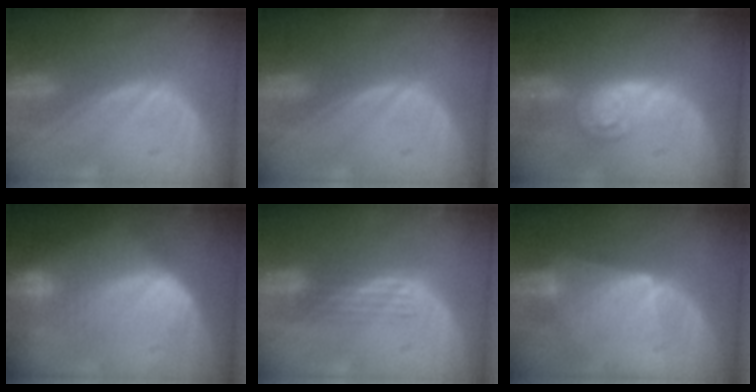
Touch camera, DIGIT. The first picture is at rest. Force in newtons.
{"total": 0.0}
{"total": 5.3, "press": 4.6, "slide": 2.6}
{"total": 6.7, "press": 6.6, "slide": 1.4}
{"total": 3.0, "press": 2.7, "slide": 1.3}
{"total": 5.9, "press": 5.7, "slide": 1.7}